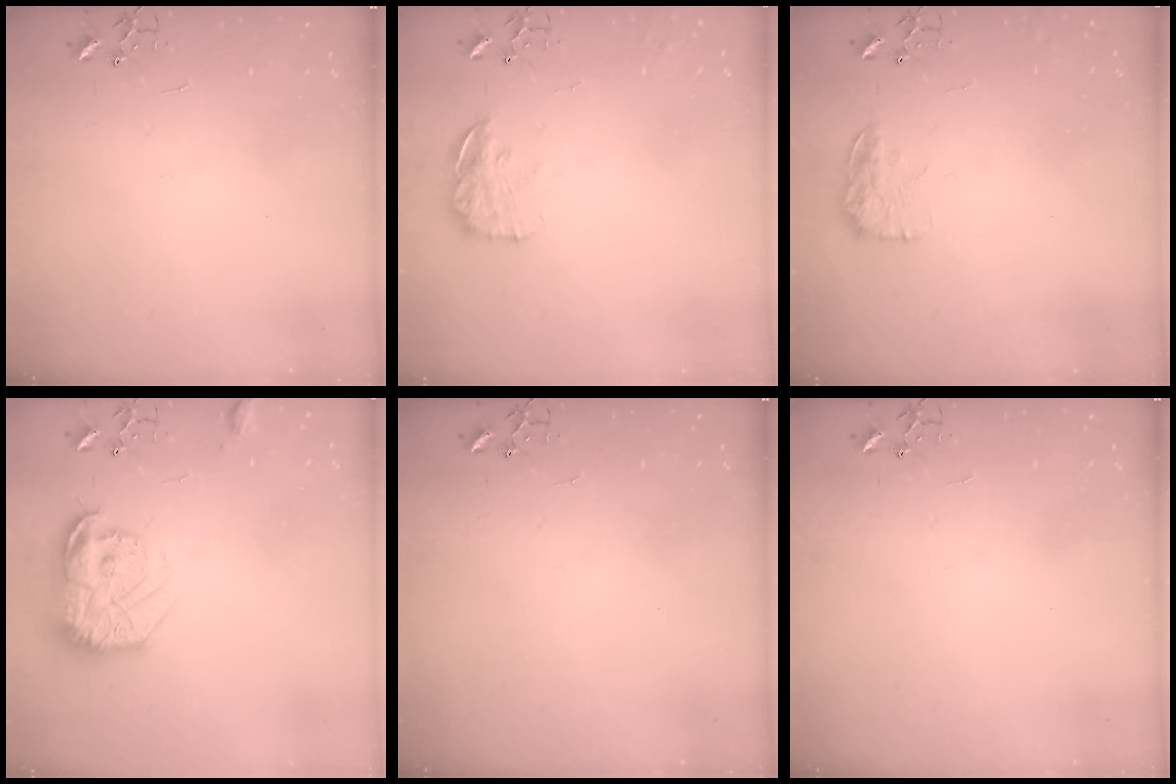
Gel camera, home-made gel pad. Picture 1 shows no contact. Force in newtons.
{"total": 12.9, "press": 12.8, "slide": 0.6}
{"total": 11.4, "press": 11.3, "slide": 0.4}
{"total": 17.9, "press": 17.9, "slide": 1.2}
{"total": 0.0}
{"total": 0.0}